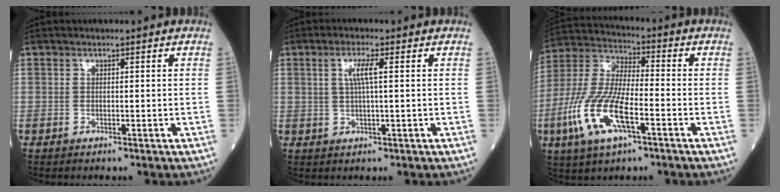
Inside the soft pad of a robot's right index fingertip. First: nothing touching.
{"total": 3.5, "force": [0.9, 0.0, 3.4], "torque": [-0.071, 0.003, 0.018]}
{"total": 14.0, "force": [-5.2, 4.4, 12.2], "torque": [-0.272, -0.006, -0.099]}